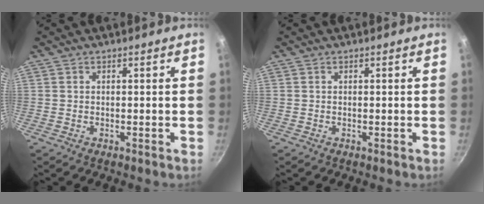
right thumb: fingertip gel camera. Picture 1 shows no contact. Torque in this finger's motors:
{"motor_torque": [-0.01, -0.02, 0.01, -0.01, 0.00]}